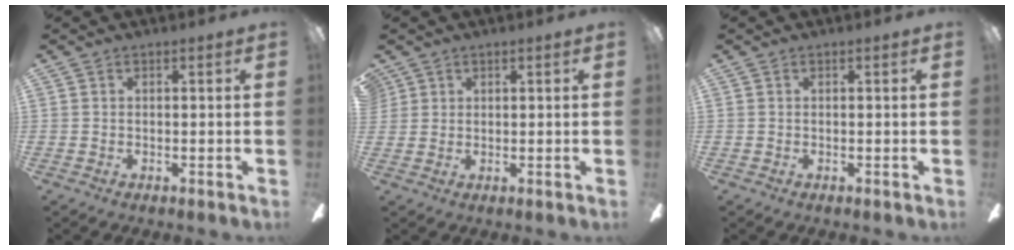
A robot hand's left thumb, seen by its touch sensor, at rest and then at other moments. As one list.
[{"total": 1.4, "force": [1.0, 1.0, 0.0], "torque": [-0.001, 0.001, 0.020]}, {"total": 0.0}]